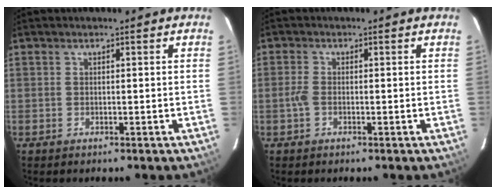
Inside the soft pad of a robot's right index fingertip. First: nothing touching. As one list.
[{"total": 2.1, "force": [-0.6, 1.0, 1.7], "torque": [-0.043, 0.002, -0.014]}]